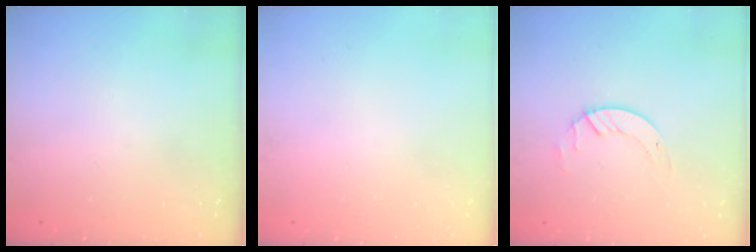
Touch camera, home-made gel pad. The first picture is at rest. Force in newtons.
{"total": 0.0}
{"total": 2.6, "press": 2.6, "slide": 0.3}